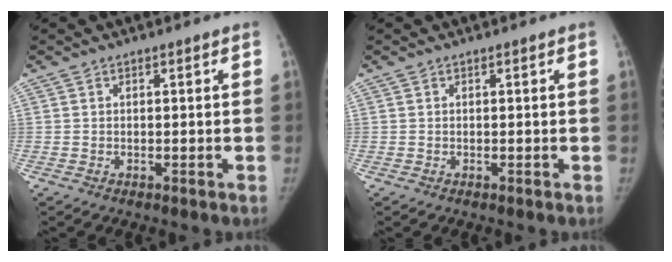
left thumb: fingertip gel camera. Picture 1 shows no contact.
{"total": 0.0}